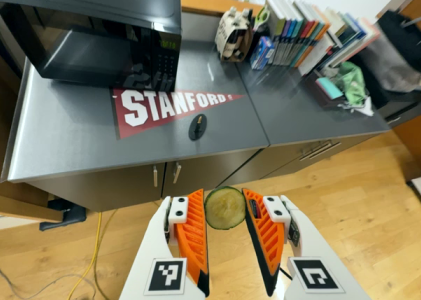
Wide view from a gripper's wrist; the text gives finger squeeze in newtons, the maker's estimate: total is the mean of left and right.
{"total": 4.4, "left": 4.5, "right": 4.4}